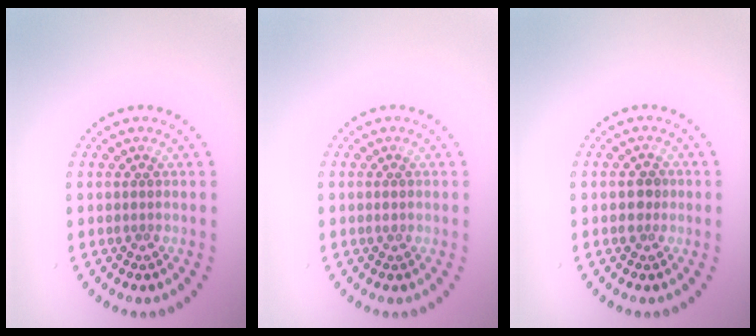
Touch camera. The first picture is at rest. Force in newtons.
{"total": 0.8, "press": 0.7, "slide": 0.2}
{"total": 1.6, "press": 1.5, "slide": 0.3}